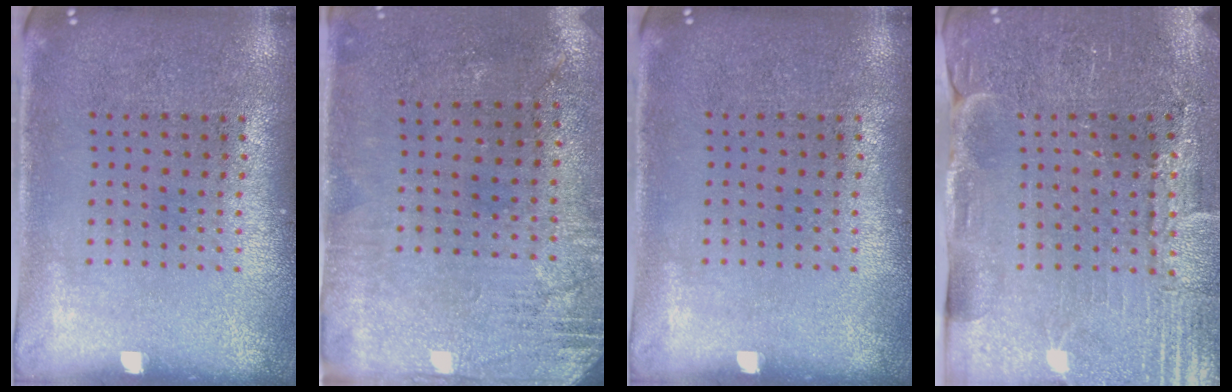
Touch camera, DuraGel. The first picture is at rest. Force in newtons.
{"total": 2.8, "press": 2.4, "slide": 1.5}
{"total": 0.0}
{"total": 3.7, "press": 3.6, "slide": 0.4}